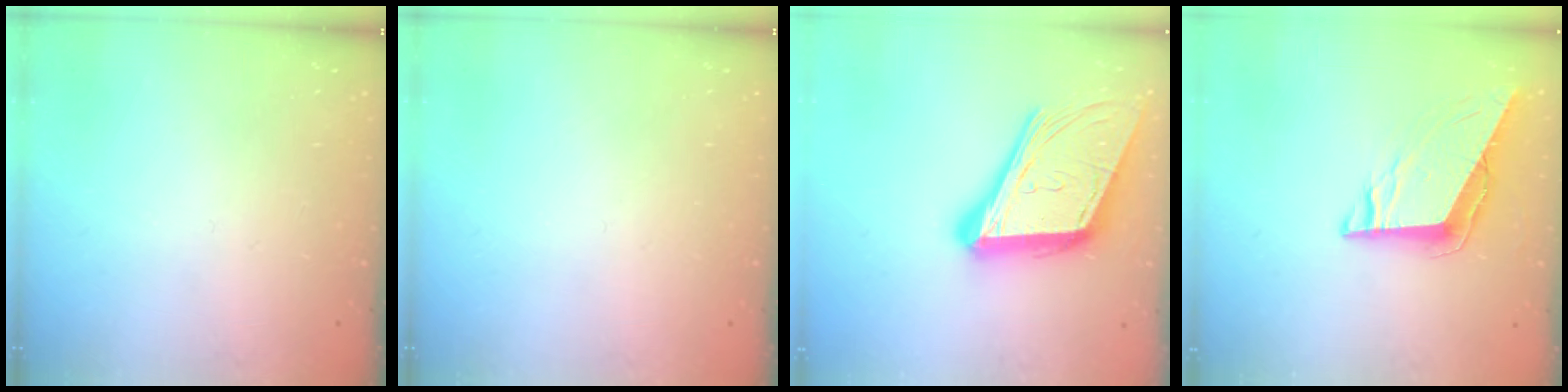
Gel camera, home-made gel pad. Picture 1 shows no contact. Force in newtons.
{"total": 0.0}
{"total": 22.1, "press": 21.7, "slide": 4.6}
{"total": 9.0, "press": 8.7, "slide": 2.5}